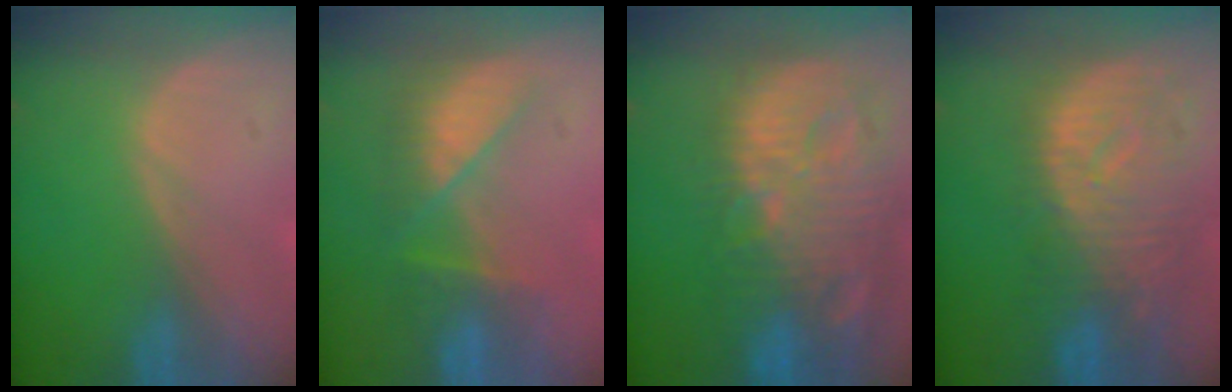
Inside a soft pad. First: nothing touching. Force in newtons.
{"total": 7.2, "press": 6.9, "slide": 2.1}
{"total": 14.5, "press": 12.7, "slide": 7.1}
{"total": 10.9, "press": 9.6, "slide": 5.2}